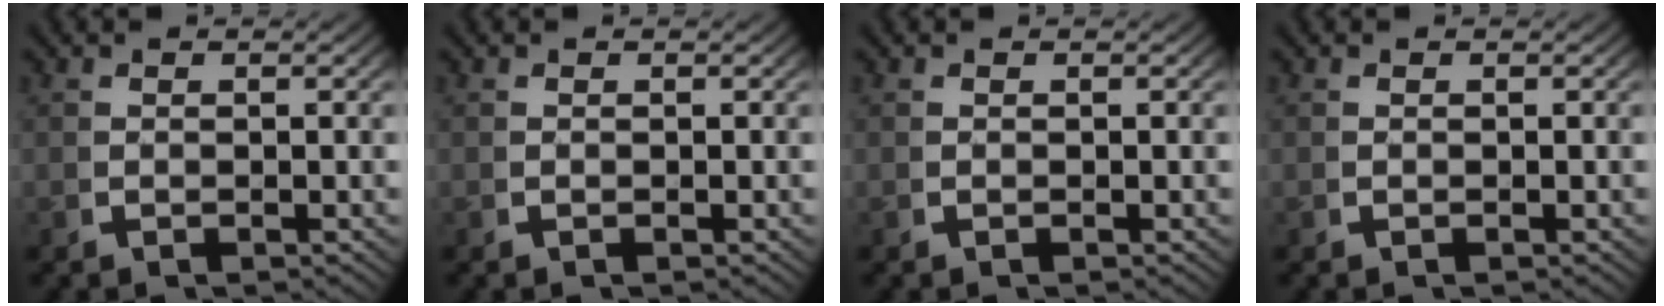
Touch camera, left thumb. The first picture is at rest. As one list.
[{"total": 0.0}, {"total": 0.0}, {"total": 0.0}]